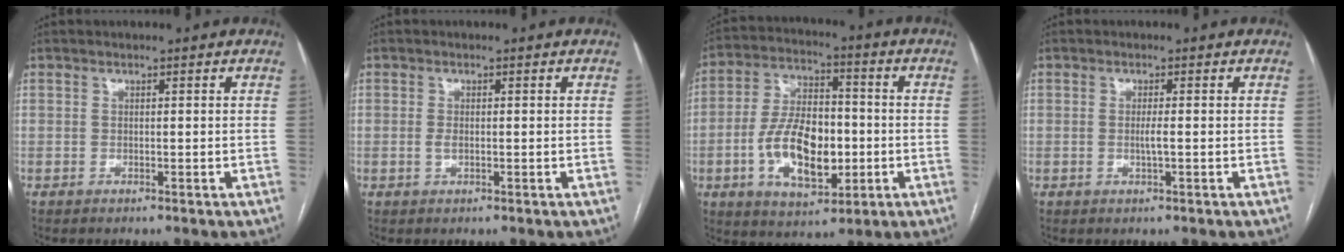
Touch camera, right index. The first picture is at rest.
{"total": 1.3, "force": [-0.2, 0.6, 1.2], "torque": [-0.025, 0.000, -0.003]}
{"total": 13.6, "force": [-3.0, 6.6, 11.5], "torque": [-0.224, 0.012, -0.048]}
{"total": 1.4, "force": [-0.3, -0.1, 1.4], "torque": [-0.029, -0.002, -0.006]}